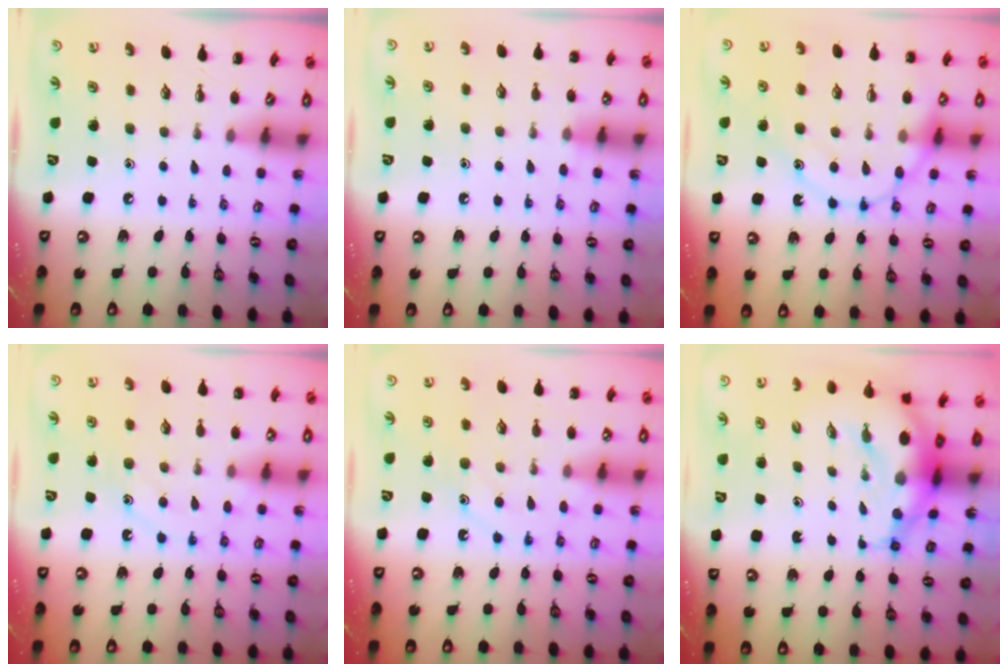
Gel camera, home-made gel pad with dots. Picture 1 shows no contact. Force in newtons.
{"total": 7.2, "press": 6.8, "slide": 2.4}
{"total": 17.0, "press": 16.9, "slide": 1.9}
{"total": 11.5, "press": 11.5, "slide": 0.7}
{"total": 10.7, "press": 10.6, "slide": 0.9}
{"total": 9.8, "press": 9.5, "slide": 2.3}